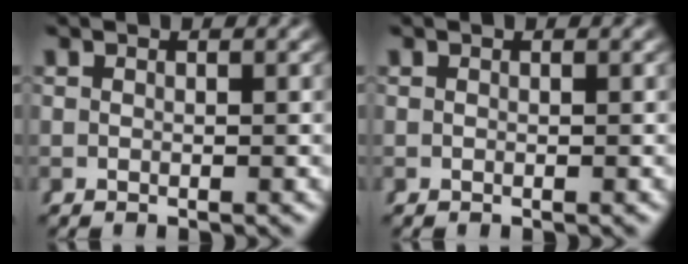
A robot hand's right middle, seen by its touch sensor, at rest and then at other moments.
{"total": 0.0}